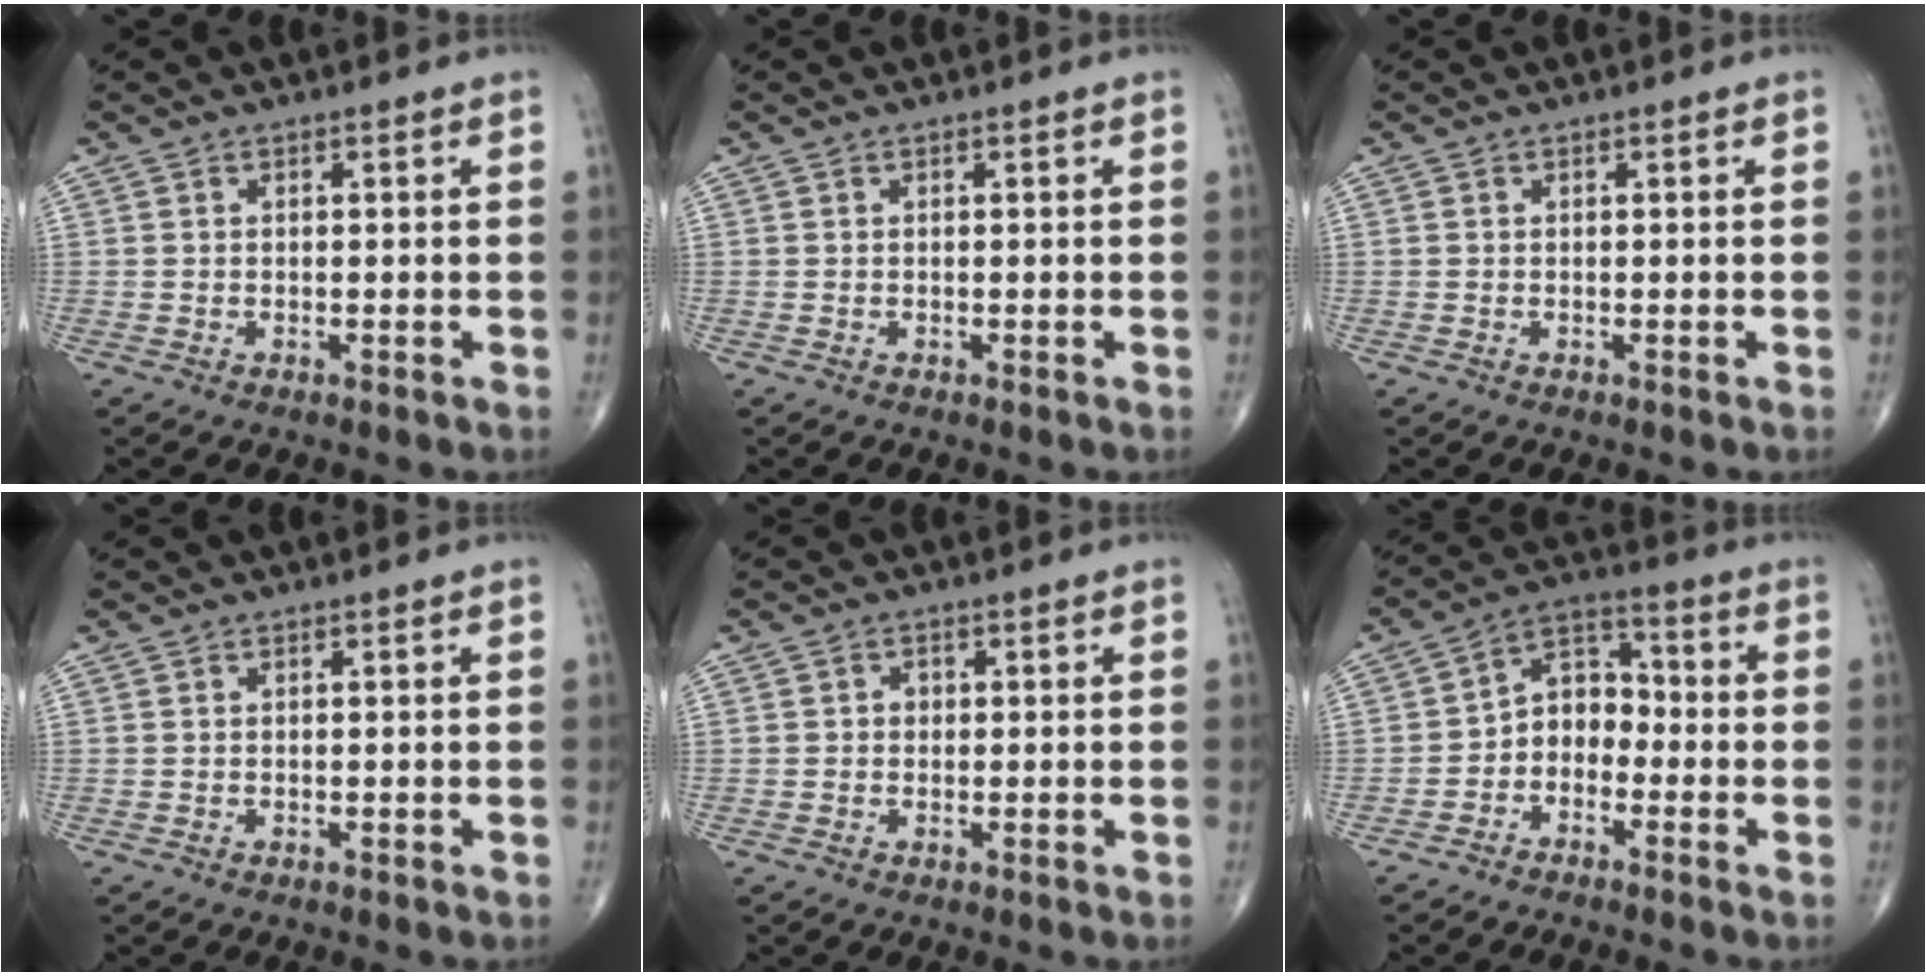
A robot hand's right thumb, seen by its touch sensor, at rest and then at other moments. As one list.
[{"total": 0.0}, {"total": 0.0}, {"total": 0.0}, {"total": 1.4, "force": [0.0, 1.2, 0.6], "torque": [-0.002, 0.004, -0.003]}, {"total": 7.2, "force": [-2.4, 5.4, 4.1], "torque": [-0.040, 0.042, -0.062]}]